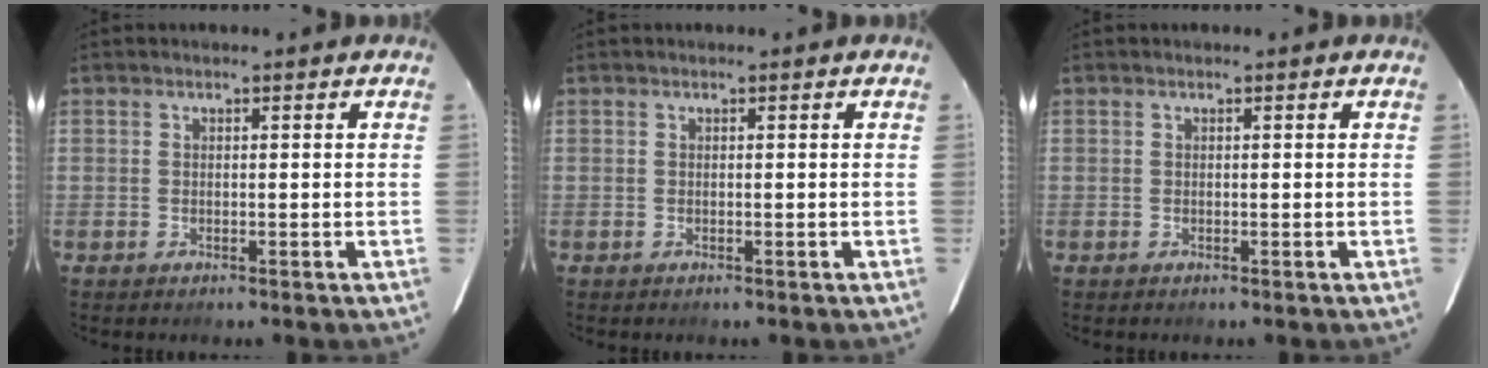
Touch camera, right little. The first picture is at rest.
{"total": 0.0}
{"total": 0.0}